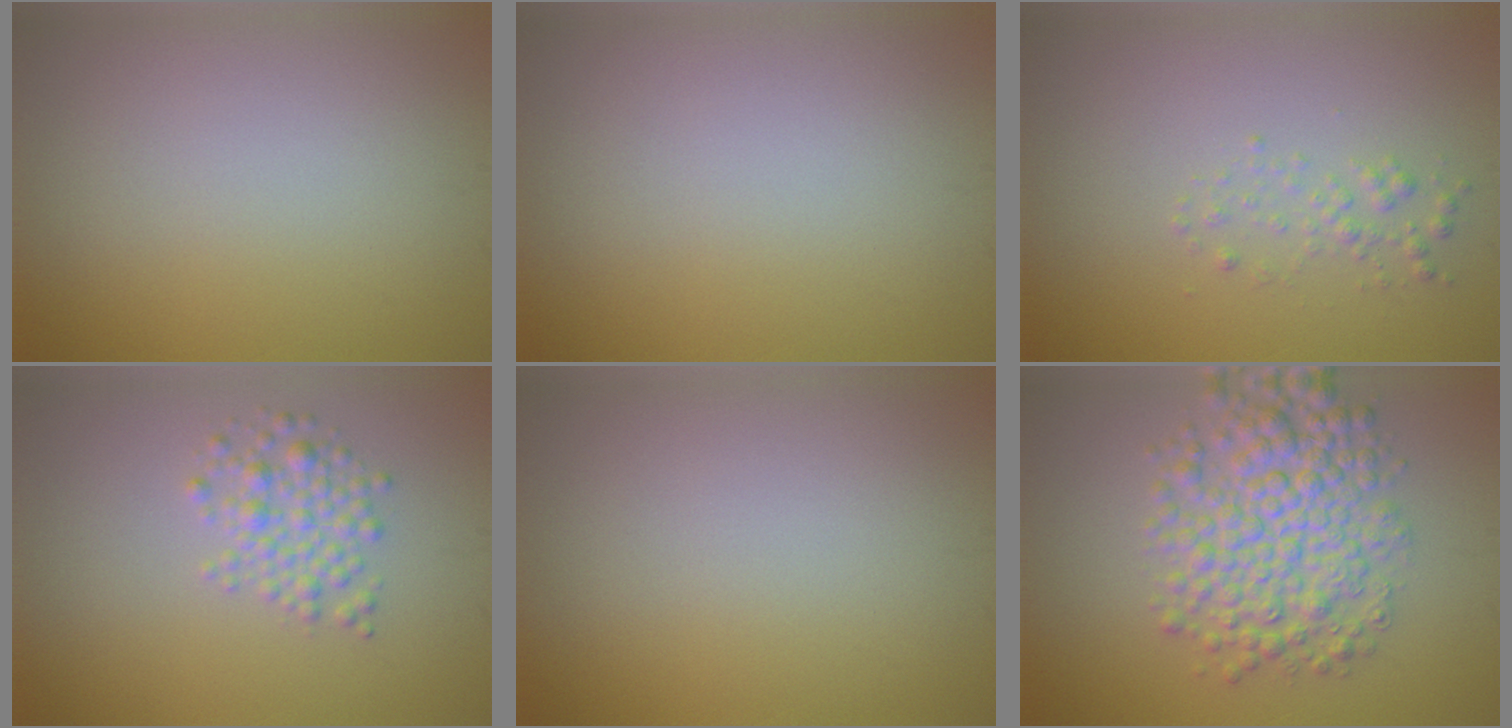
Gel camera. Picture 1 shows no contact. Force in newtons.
{"total": 0.0}
{"total": 1.3, "press": 1.3, "slide": 0.0}
{"total": 2.6, "press": 2.6, "slide": 0.2}
{"total": 0.0}
{"total": 7.0, "press": 7.0, "slide": 0.1}